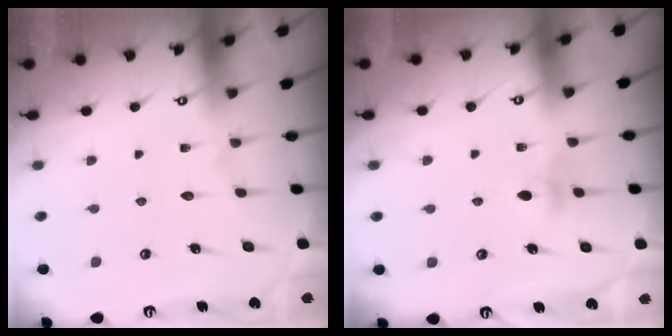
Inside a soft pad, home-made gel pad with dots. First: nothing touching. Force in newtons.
{"total": 3.4, "press": 3.3, "slide": 0.8}